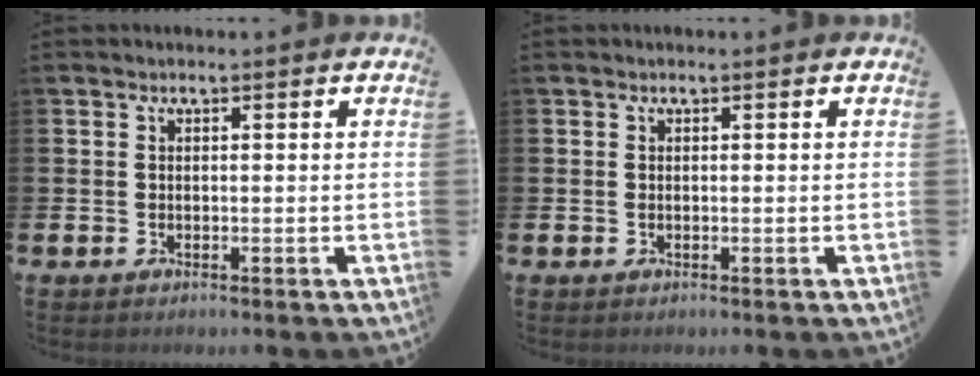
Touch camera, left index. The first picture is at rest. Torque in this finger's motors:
{"motor_torque": [0.20, 0.09, -0.02, 0.02]}